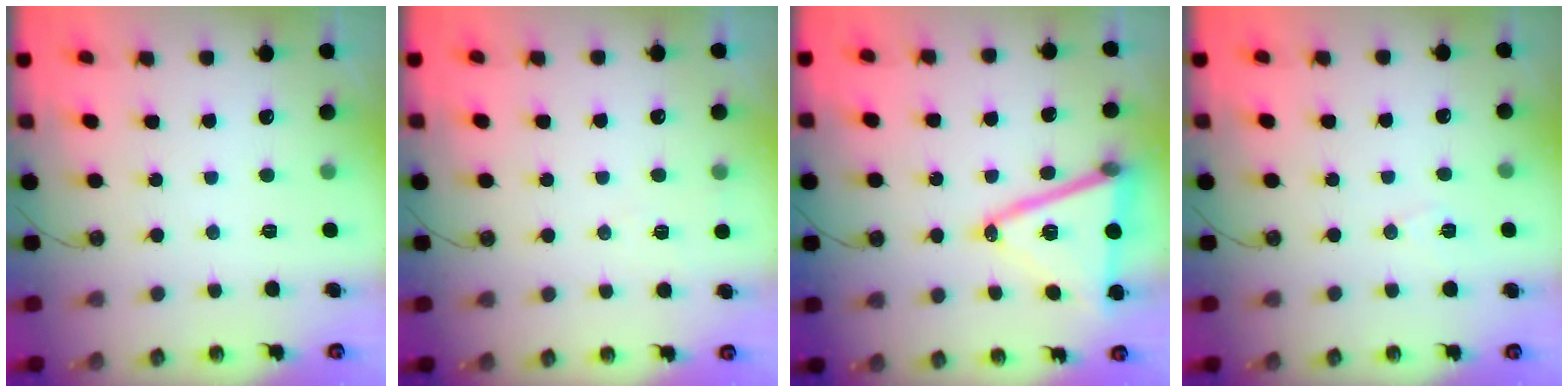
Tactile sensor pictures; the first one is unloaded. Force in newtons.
{"total": 4.7, "press": 4.5, "slide": 1.4}
{"total": 17.4, "press": 16.9, "slide": 3.8}
{"total": 6.7, "press": 4.9, "slide": 4.4}